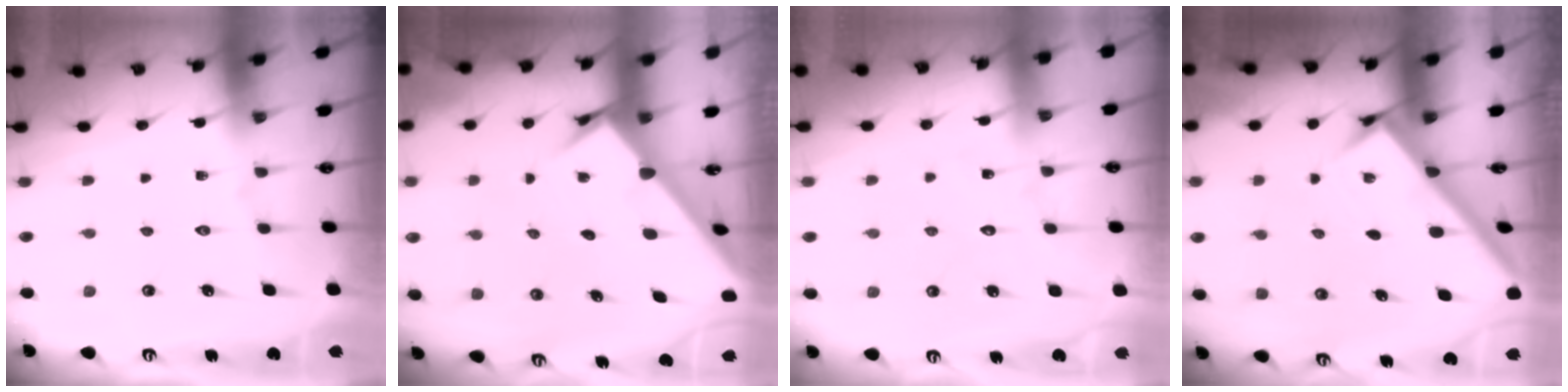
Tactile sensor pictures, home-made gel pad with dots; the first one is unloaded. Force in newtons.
{"total": 2.6, "press": 2.5, "slide": 0.3}
{"total": 5.3, "press": 5.3, "slide": 0.5}
{"total": 2.6, "press": 2.6, "slide": 0.3}